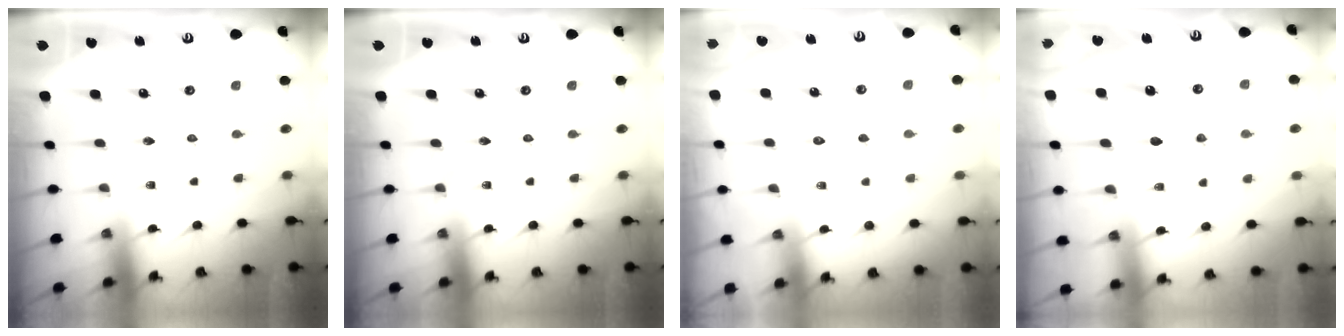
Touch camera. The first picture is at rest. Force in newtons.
{"total": 0.0}
{"total": 6.1, "press": 6.1, "slide": 0.9}
{"total": 11.7, "press": 11.7, "slide": 1.2}